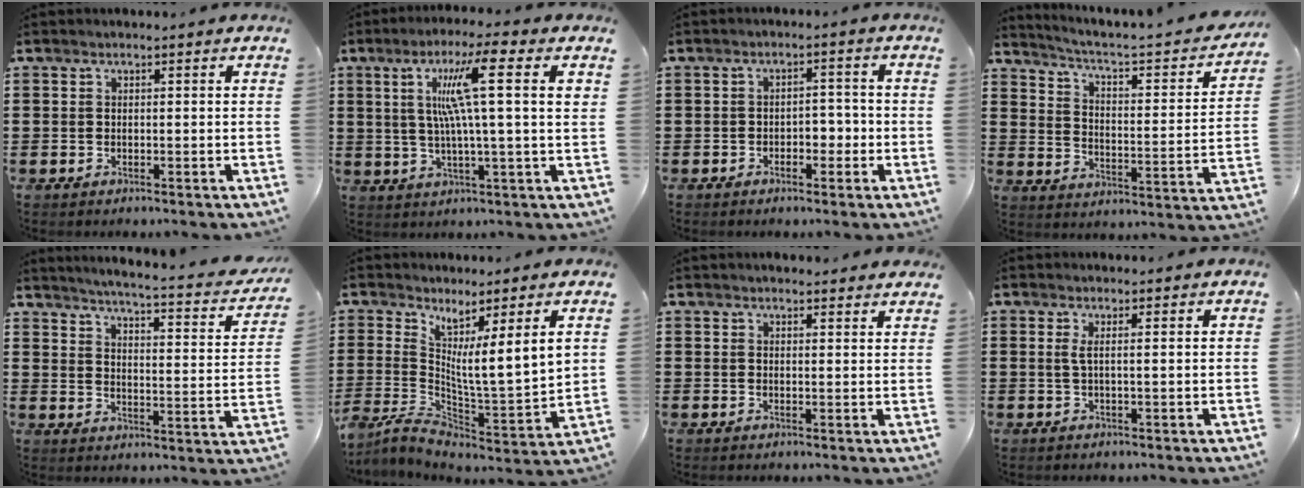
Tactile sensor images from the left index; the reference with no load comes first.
{"total": 11.1, "force": [3.6, 0.0, 10.6], "torque": [-0.199, 0.006, 0.050]}
{"total": 3.1, "force": [-1.7, 1.9, 1.9], "torque": [-0.037, 0.006, -0.036]}
{"total": 3.0, "force": [2.1, 0.2, 2.1], "torque": [-0.057, -0.031, 0.023]}
{"total": 3.6, "force": [3.1, -0.7, 1.7], "torque": [-0.052, -0.035, 0.042]}
{"total": 6.0, "force": [3.2, -0.1, 5.1], "torque": [-0.104, -0.038, 0.049]}
{"total": 1.9, "force": [1.9, 0.2, 0.2], "torque": [-0.008, 0.001, 0.038]}
{"total": 1.7, "force": [0.4, -0.2, 1.6], "torque": [-0.034, -0.005, 0.007]}